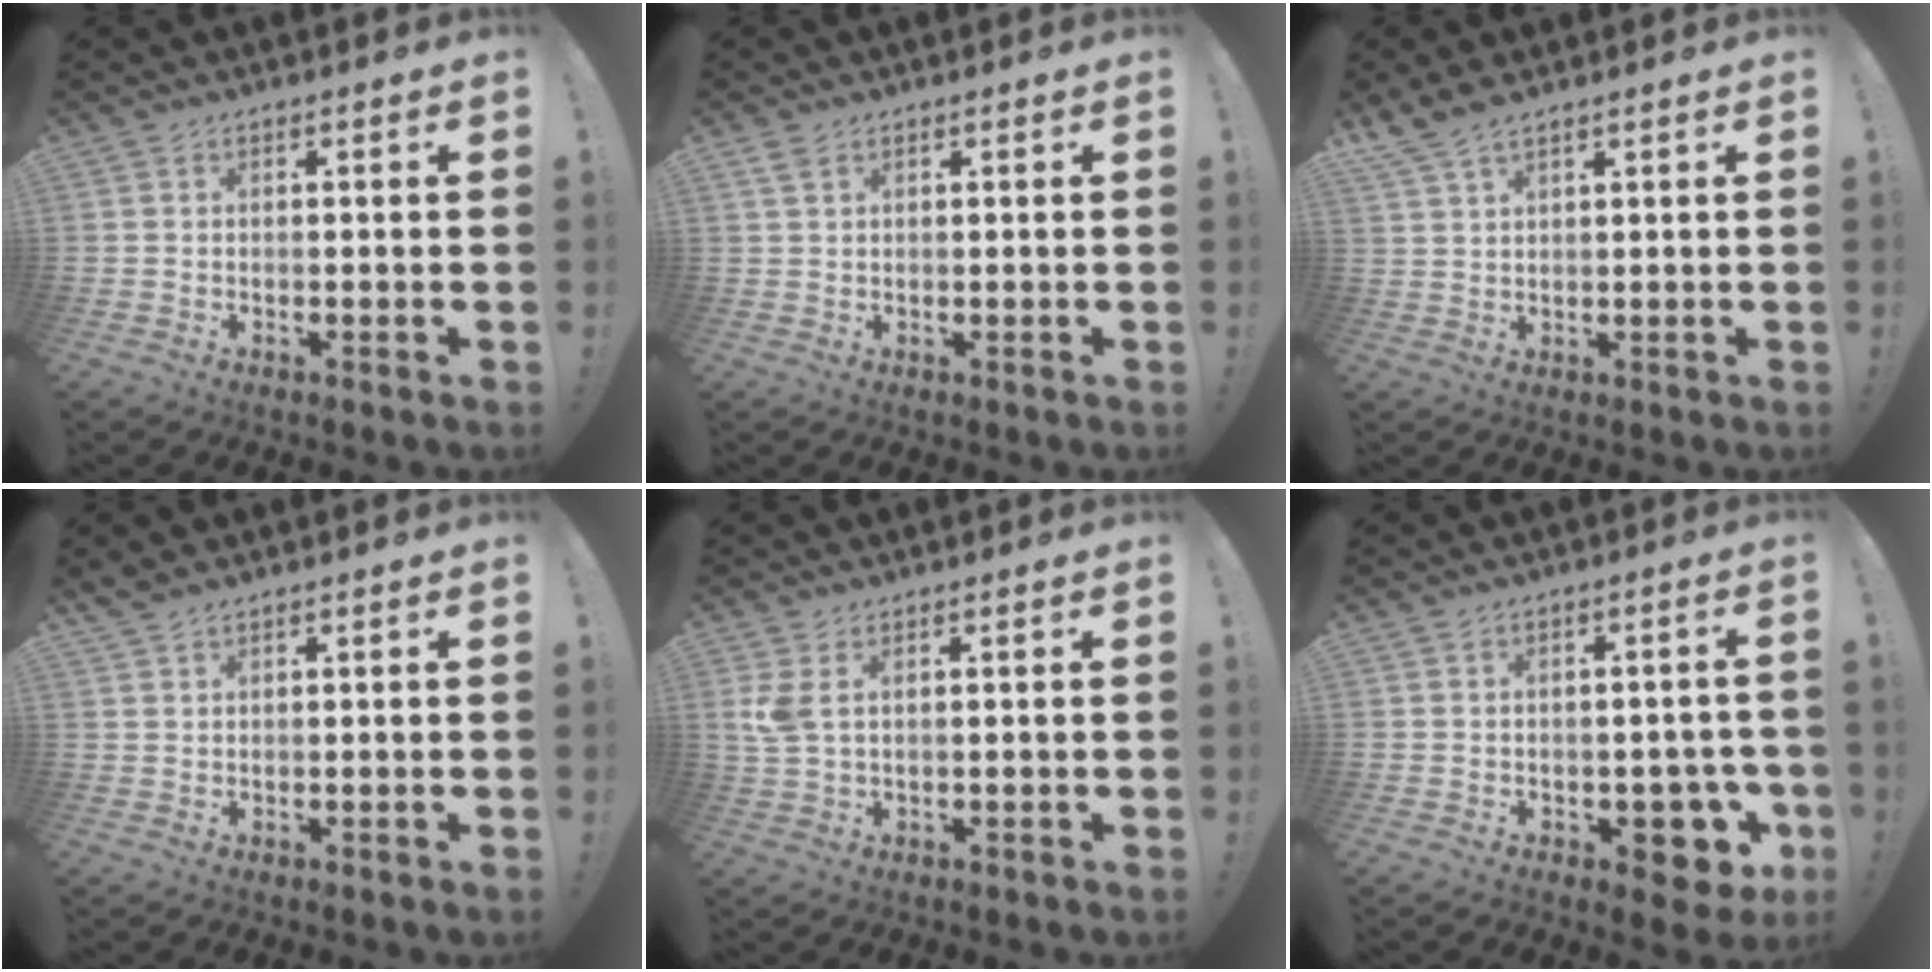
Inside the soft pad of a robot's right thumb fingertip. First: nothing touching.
{"total": 2.3, "force": [1.5, 1.1, 1.4], "torque": [-0.021, -0.002, 0.026]}
{"total": 4.3, "force": [3.7, 0.4, 2.1], "torque": [-0.052, -0.015, 0.070]}
{"total": 1.7, "force": [1.5, 0.3, 0.8], "torque": [-0.021, -0.004, 0.029]}
{"total": 4.3, "force": [1.5, 1.8, 3.6], "torque": [-0.069, -0.003, 0.026]}
{"total": 8.7, "force": [-3.3, 5.4, 5.9], "torque": [-0.052, 0.020, -0.046]}